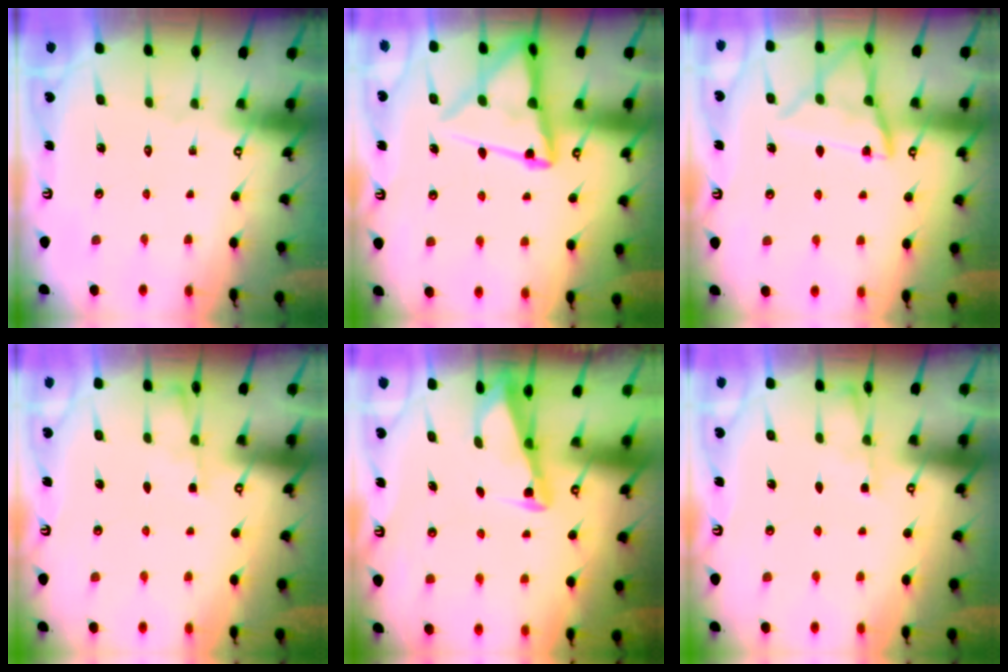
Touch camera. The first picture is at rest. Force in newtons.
{"total": 14.6, "press": 14.5, "slide": 1.4}
{"total": 12.6, "press": 12.6, "slide": 1.1}
{"total": 2.4, "press": 2.4, "slide": 0.5}
{"total": 2.7, "press": 2.7, "slide": 0.3}
{"total": 2.4, "press": 2.4, "slide": 0.5}